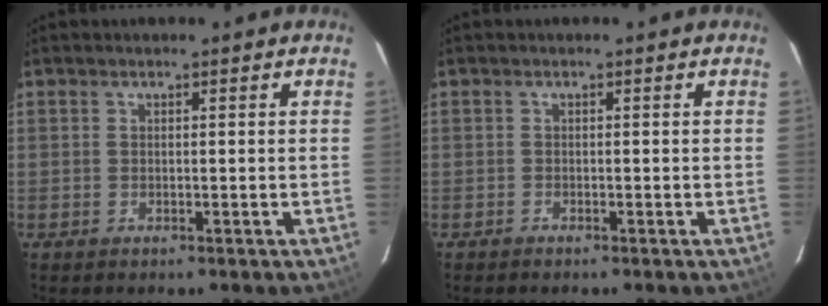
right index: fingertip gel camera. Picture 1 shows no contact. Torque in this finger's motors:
{"motor_torque": [0.07, -0.06, -0.01, 0.00]}